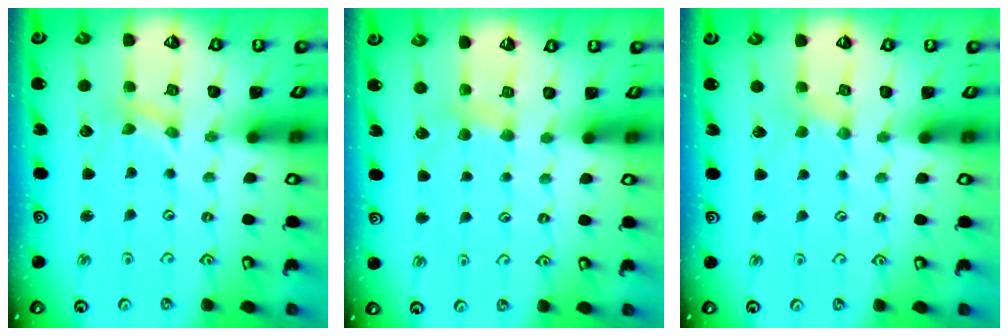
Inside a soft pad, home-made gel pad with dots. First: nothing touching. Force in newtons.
{"total": 3.8, "press": 3.7, "slide": 0.7}
{"total": 0.0}